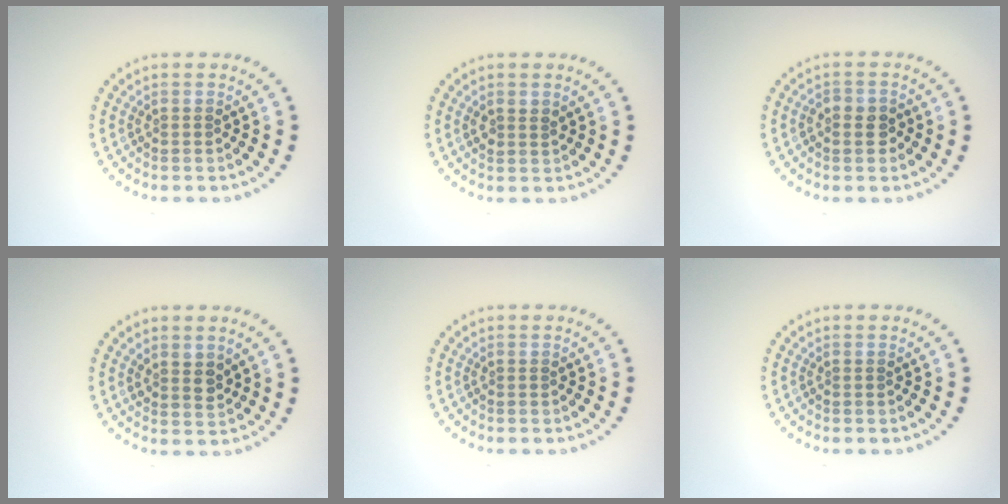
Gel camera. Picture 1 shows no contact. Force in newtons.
{"total": 1.2, "press": 1.1, "slide": 0.5}
{"total": 2.0, "press": 1.9, "slide": 0.5}
{"total": 1.8, "press": 1.6, "slide": 0.9}
{"total": 0.0}
{"total": 0.0}